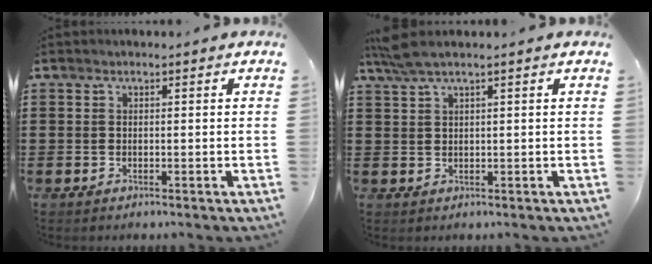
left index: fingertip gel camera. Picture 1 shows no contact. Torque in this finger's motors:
{"motor_torque": [0.46, -0.22, 0.39, 0.11]}